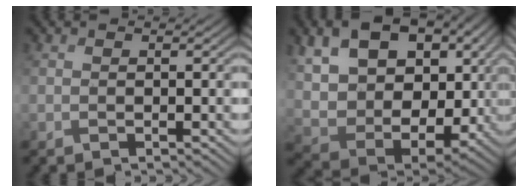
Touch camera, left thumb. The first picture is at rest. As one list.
[{"total": 14.6, "force": [4.3, 10.1, 9.5], "torque": [-0.216, -0.008, 0.088]}]